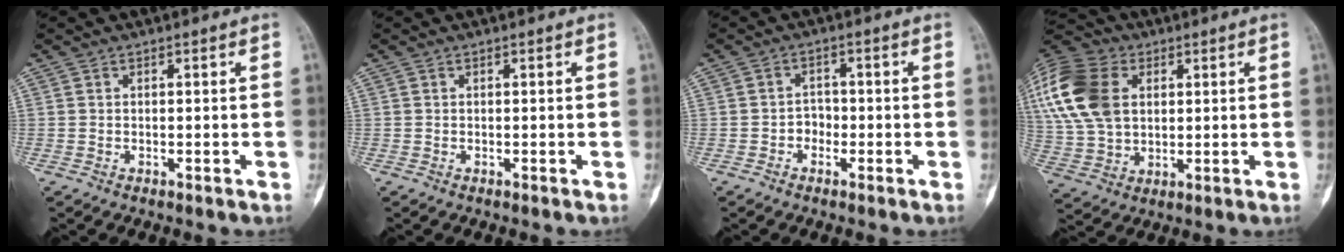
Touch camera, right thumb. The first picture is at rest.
{"total": 0.0}
{"total": 2.8, "force": [-1.2, 2.4, 0.9], "torque": [0.012, 0.014, -0.027]}
{"total": 19.8, "force": [4.7, 14.0, 13.1], "torque": [-0.278, 0.007, 0.088]}